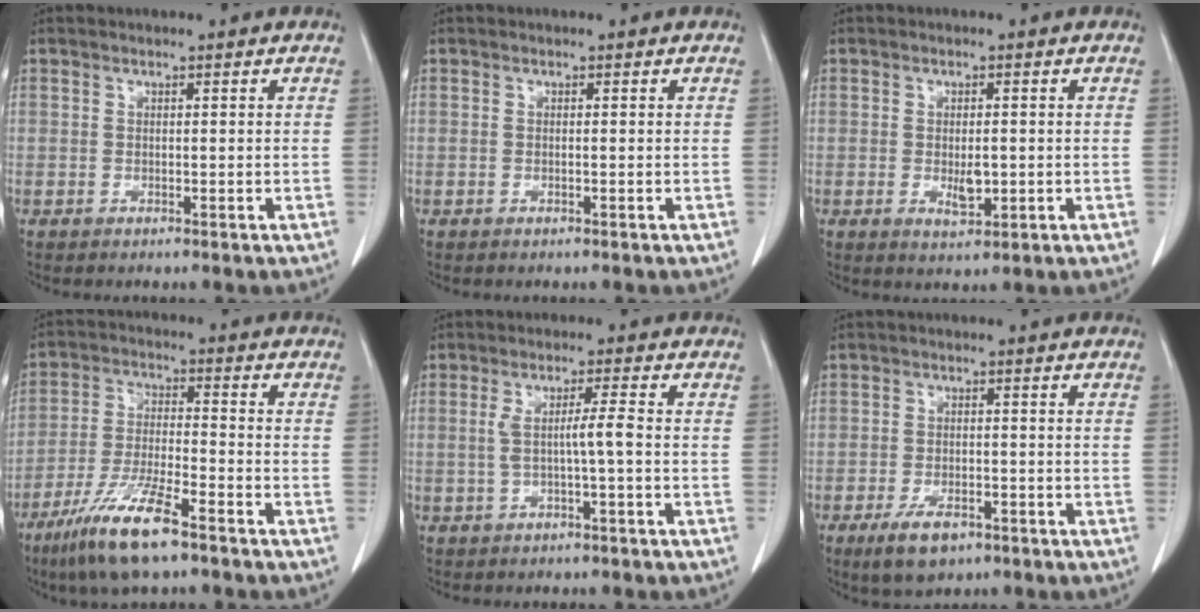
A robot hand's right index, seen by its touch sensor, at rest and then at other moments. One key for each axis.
{"total": 0.0}
{"total": 3.4, "fx": -0.4, "fy": 1.4, "fz": 3.0, "tx": -0.052, "ty": -0.005, "tz": -0.002}
{"total": 11.5, "fx": -7.6, "fy": 1.5, "fz": 8.5, "tx": -0.175, "ty": -0.025, "tz": -0.141}
{"total": 4.1, "fx": -0.4, "fy": -0.3, "fz": 4.1, "tx": -0.078, "ty": 0.009, "tz": -0.003}
{"total": 5.4, "fx": -3.2, "fy": 2.7, "fz": 3.5, "tx": -0.067, "ty": -0.004, "tz": -0.049}